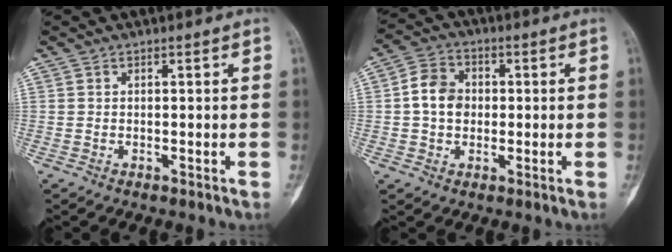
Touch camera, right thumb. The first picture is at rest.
{"total": 7.1, "force": [0.1, 5.7, 4.3], "torque": [-0.062, 0.016, -0.006]}